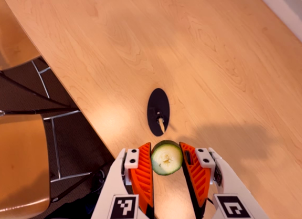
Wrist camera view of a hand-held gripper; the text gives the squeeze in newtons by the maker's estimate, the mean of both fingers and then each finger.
{"total": 9.9, "left": 10.6, "right": 9.3}